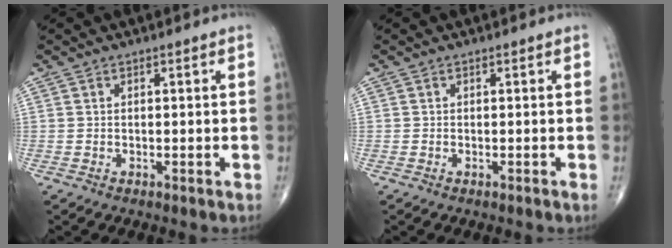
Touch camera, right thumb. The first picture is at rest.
{"total": 0.0}